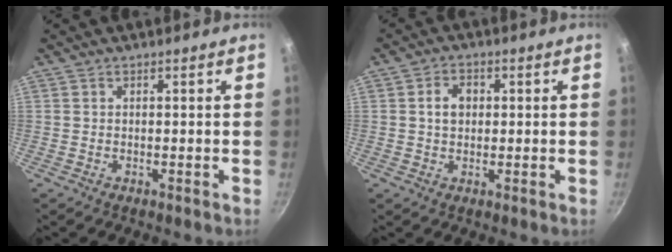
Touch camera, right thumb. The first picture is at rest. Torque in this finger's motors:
{"motor_torque": [0.33, 0.49, 0.50, -0.11, -0.02]}